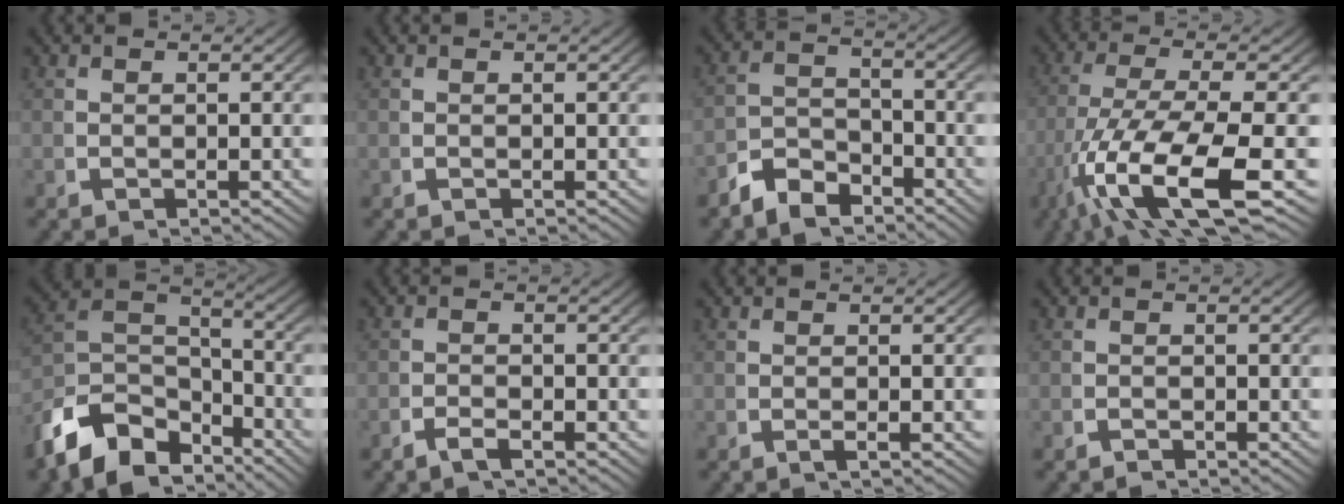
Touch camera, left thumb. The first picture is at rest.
{"total": 0.0}
{"total": 4.5, "force": [-3.5, 2.5, 1.3], "torque": [-0.006, -0.010, -0.062]}
{"total": 13.7, "force": [-3.8, 6.6, 11.4], "torque": [-0.256, -0.061, -0.020]}
{"total": 11.9, "force": [-4.8, 8.1, 7.3], "torque": [-0.150, -0.036, -0.070]}
{"total": 1.3, "force": [-1.2, 0.3, 0.5], "torque": [-0.008, -0.001, -0.027]}
{"total": 0.7, "force": [-0.2, 0.2, 0.6], "torque": [-0.011, 0.005, -0.007]}
{"total": 0.7, "force": [-0.7, 0.0, -0.1], "torque": [0.005, -0.003, -0.013]}